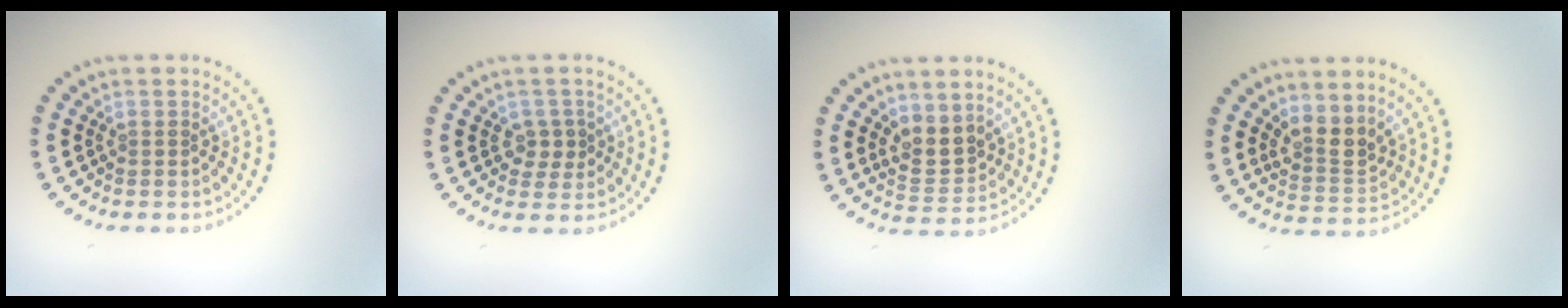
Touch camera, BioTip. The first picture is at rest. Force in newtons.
{"total": 1.8, "press": 1.7, "slide": 0.7}
{"total": 2.9, "press": 2.6, "slide": 1.3}
{"total": 2.7, "press": 2.3, "slide": 1.5}